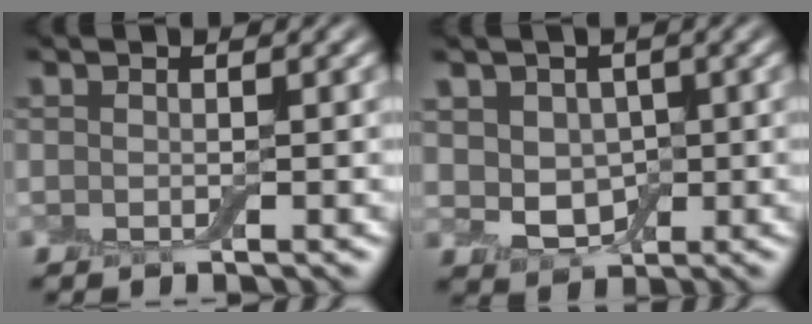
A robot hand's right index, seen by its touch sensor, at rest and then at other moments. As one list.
[{"total": 3.5, "force": [0.5, 2.7, 2.1], "torque": [-0.040, -0.007, 0.014]}]